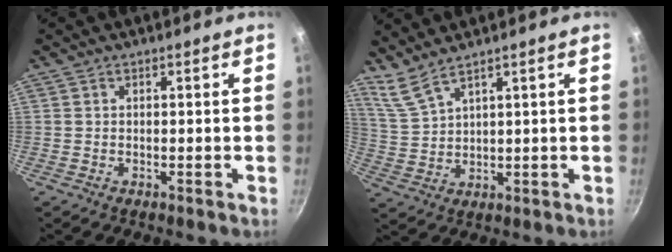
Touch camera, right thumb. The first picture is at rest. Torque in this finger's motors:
{"motor_torque": [-0.93, 0.71, -0.03, -0.31, 0.04]}